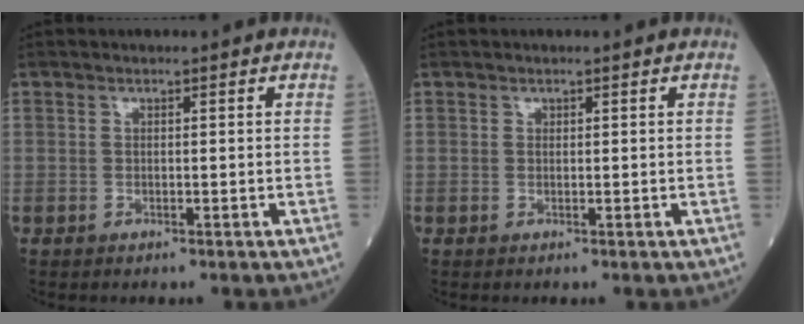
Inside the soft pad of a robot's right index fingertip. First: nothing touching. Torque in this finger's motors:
{"motor_torque": [-0.07, 0.01, -0.04, -0.01]}